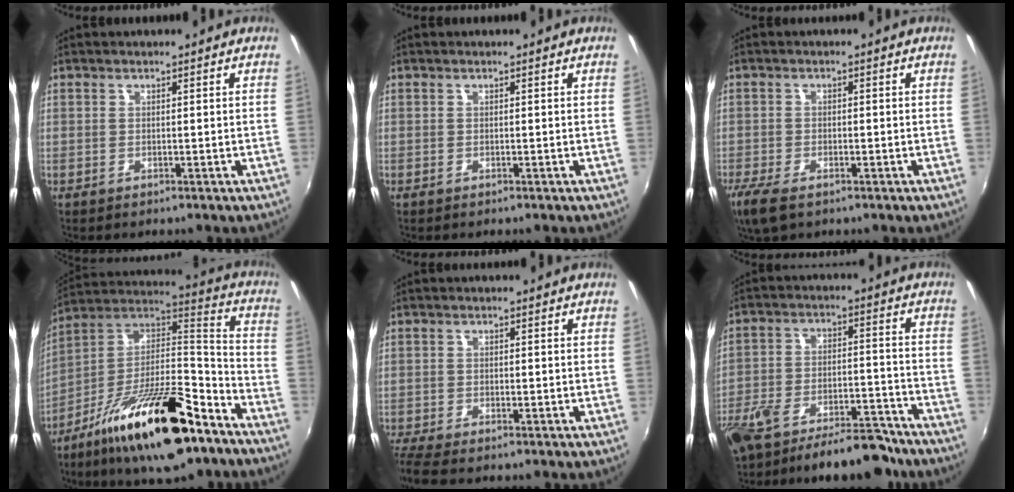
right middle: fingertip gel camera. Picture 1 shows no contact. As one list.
[{"total": 0.0}, {"total": 6.4, "force": [-4.2, 2.5, 4.1], "torque": [-0.100, -0.023, -0.077]}, {"total": 25.0, "force": [-15.1, 8.2, 18.2], "torque": [-0.314, -0.003, -0.251]}, {"total": 4.9, "force": [-4.0, 0.9, 2.7], "torque": [-0.073, -0.020, -0.076]}, {"total": 17.6, "force": [-14.1, 5.6, 8.9], "torque": [-0.175, -0.010, -0.207]}]